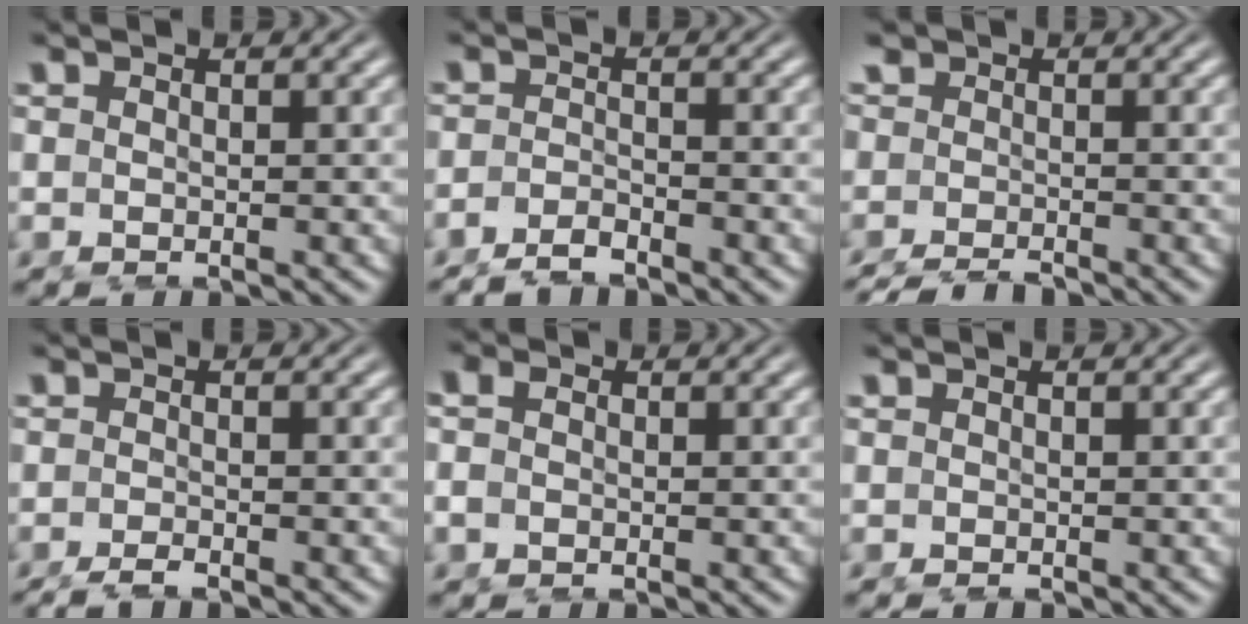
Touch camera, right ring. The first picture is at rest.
{"total": 2.2, "force": [-2.1, -0.1, 0.2], "torque": [-0.003, -0.004, -0.038]}
{"total": 2.4, "force": [-2.2, 0.9, 0.2], "torque": [0.003, -0.013, -0.035]}
{"total": 1.5, "force": [-1.5, -0.2, 0.1], "torque": [-0.004, -0.003, -0.027]}
{"total": 1.5, "force": [0.0, 1.2, 0.8], "torque": [-0.025, -0.007, 0.000]}
{"total": 0.0}